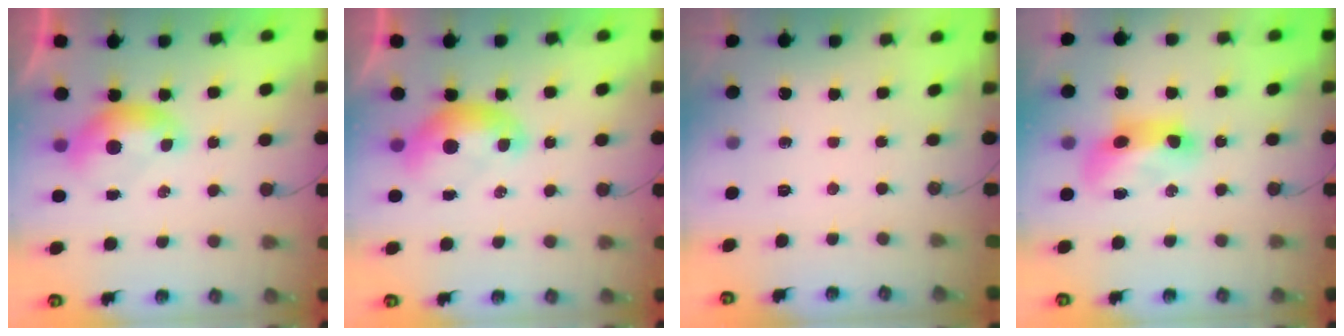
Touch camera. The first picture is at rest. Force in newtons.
{"total": 1.2, "press": 1.1, "slide": 0.6}
{"total": 0.0}
{"total": 8.2, "press": 8.1, "slide": 0.9}